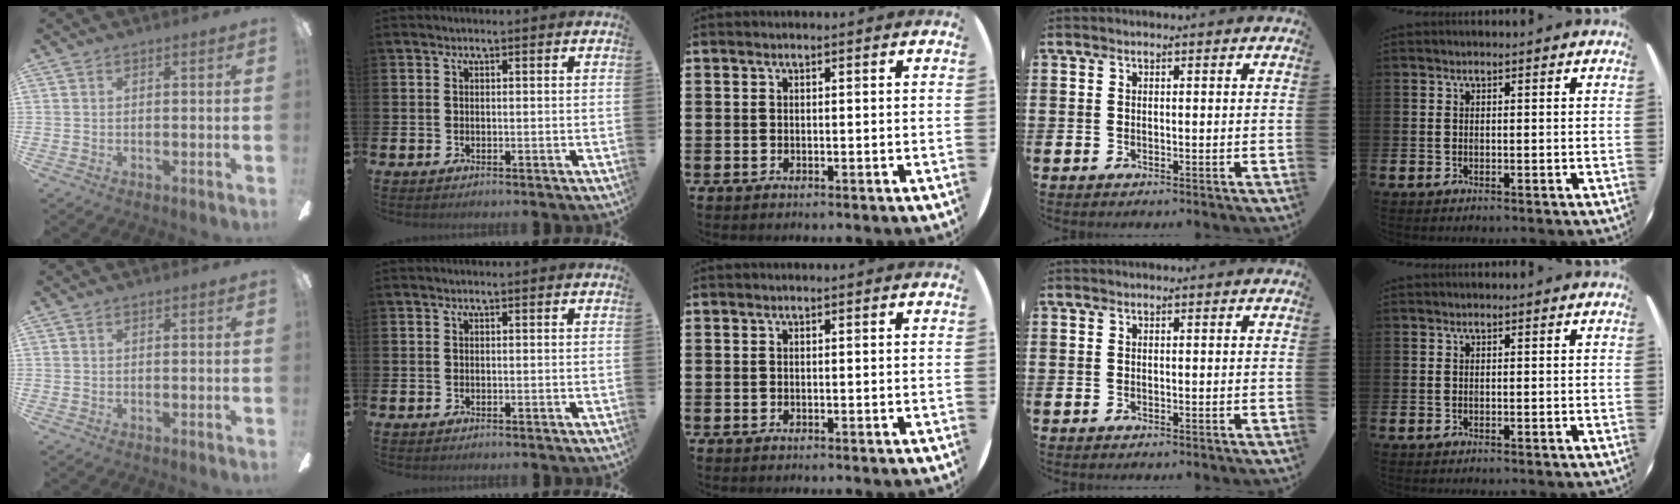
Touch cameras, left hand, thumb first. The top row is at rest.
{}